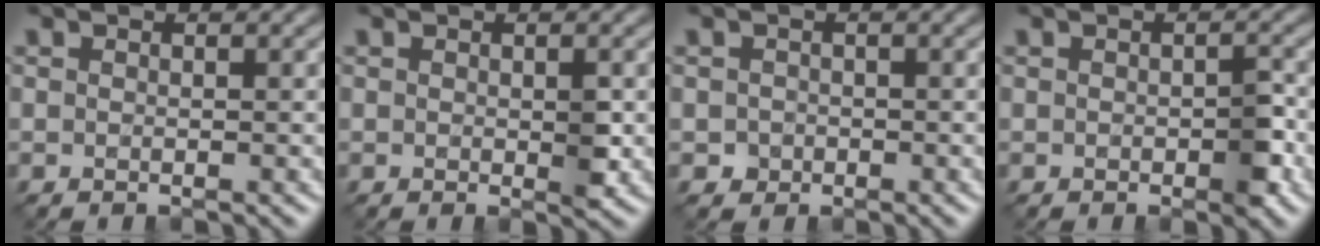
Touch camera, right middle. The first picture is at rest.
{"total": 1.6, "force": [-0.1, 0.5, 1.5], "torque": [-0.020, -0.005, -0.001]}
{"total": 1.0, "force": [-0.3, 1.0, 0.1], "torque": [0.005, -0.003, -0.006]}
{"total": 2.1, "force": [-0.6, 0.9, 1.9], "torque": [-0.023, -0.001, -0.009]}